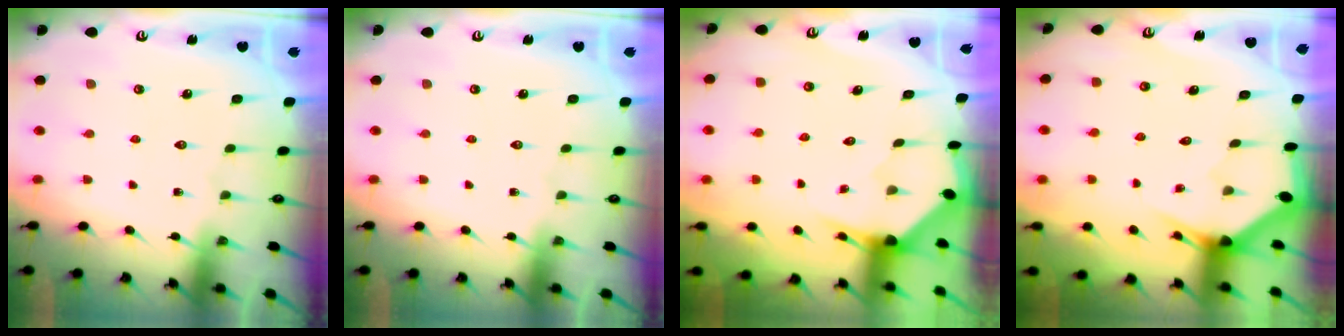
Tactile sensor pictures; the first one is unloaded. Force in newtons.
{"total": 0.0}
{"total": 3.3, "press": 3.3, "slide": 0.3}
{"total": 3.0, "press": 3.0, "slide": 0.0}